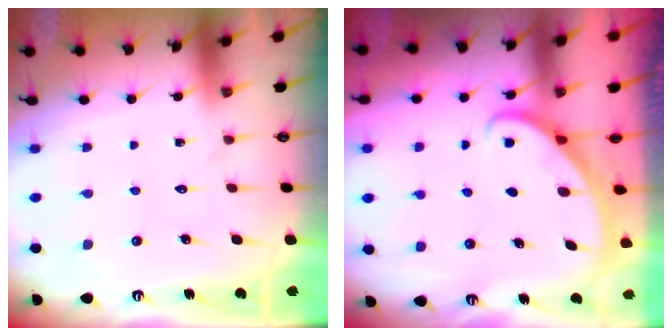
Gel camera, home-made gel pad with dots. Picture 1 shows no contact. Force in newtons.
{"total": 2.7, "press": 2.7, "slide": 0.1}